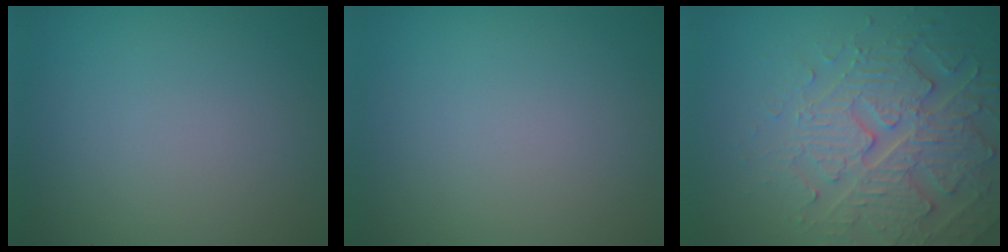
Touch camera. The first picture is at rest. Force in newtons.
{"total": 0.0}
{"total": 5.2, "press": 5.0, "slide": 1.4}